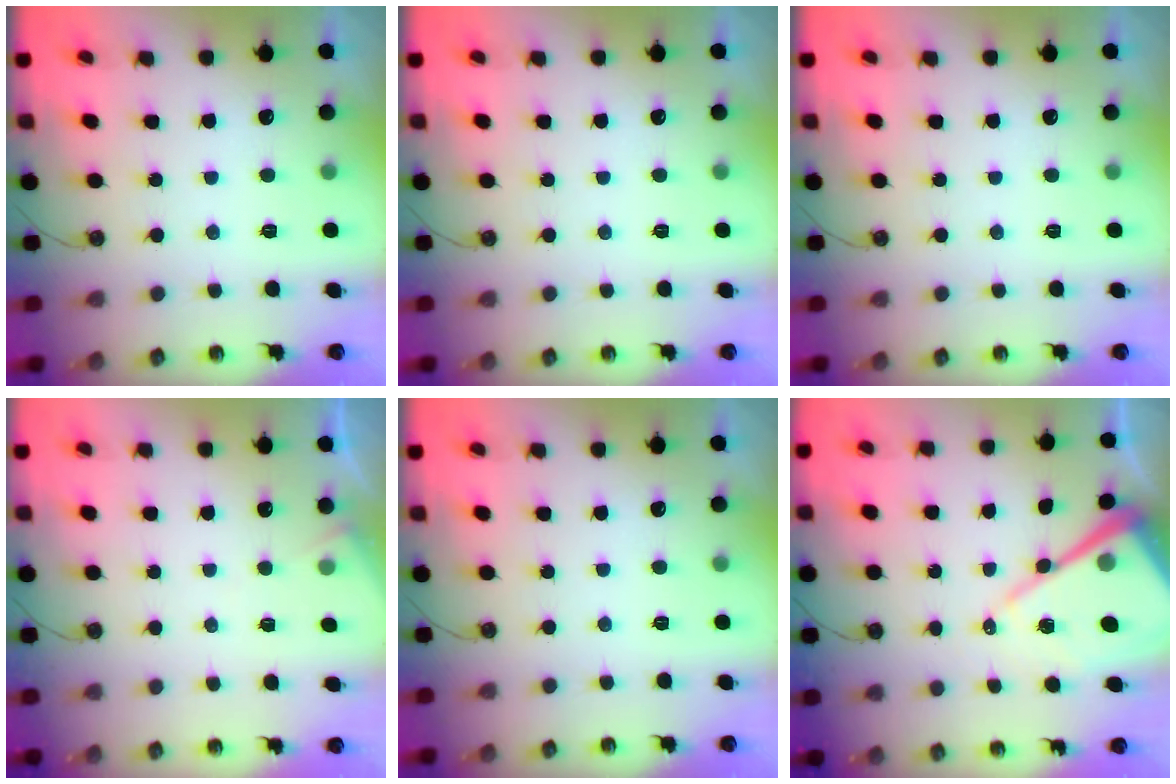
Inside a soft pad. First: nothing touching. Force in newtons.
{"total": 0.0}
{"total": 0.0}
{"total": 3.5, "press": 3.5, "slide": 0.5}
{"total": 0.0}
{"total": 18.2, "press": 18.1, "slide": 1.9}